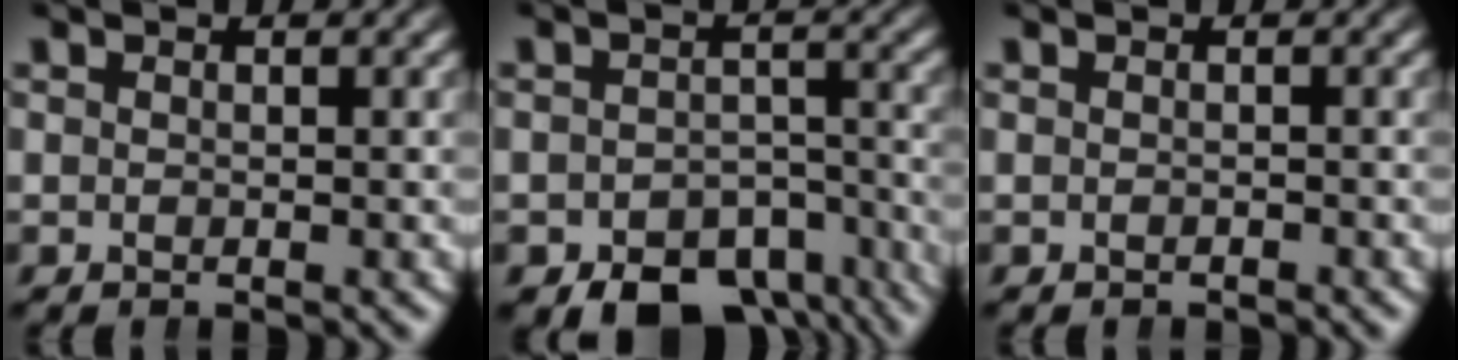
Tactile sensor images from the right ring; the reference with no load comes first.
{"total": 8.0, "force": [-6.4, 3.7, 3.1], "torque": [-0.020, -0.024, -0.094]}
{"total": 0.6, "force": [-0.6, -0.2, -0.1], "torque": [0.000, -0.005, -0.007]}